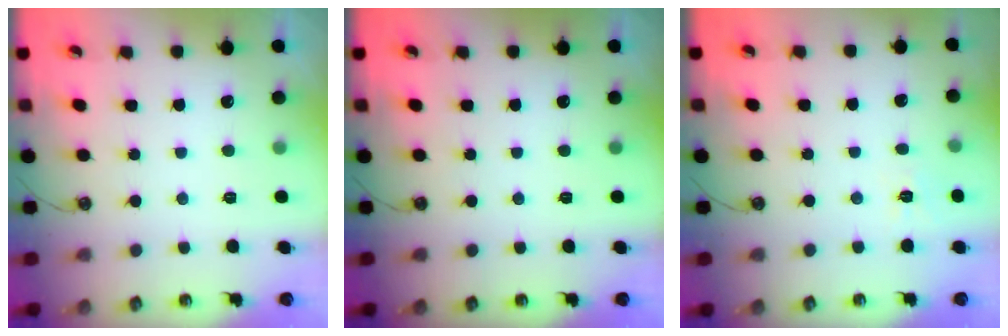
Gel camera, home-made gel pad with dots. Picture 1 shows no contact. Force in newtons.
{"total": 0.0}
{"total": 4.2, "press": 4.1, "slide": 0.7}